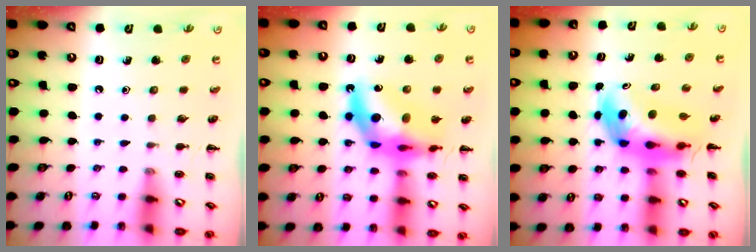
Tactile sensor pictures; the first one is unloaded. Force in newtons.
{"total": 15.6, "press": 15.0, "slide": 4.5}
{"total": 6.8, "press": 6.5, "slide": 2.1}